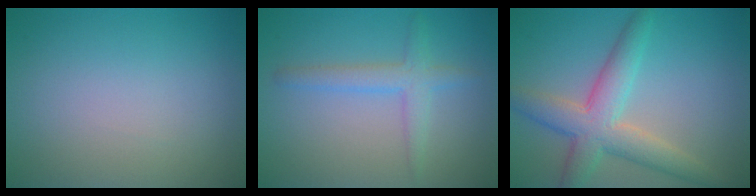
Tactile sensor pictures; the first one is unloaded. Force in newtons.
{"total": 2.6, "press": 2.6, "slide": 0.1}
{"total": 5.5, "press": 5.5, "slide": 0.5}